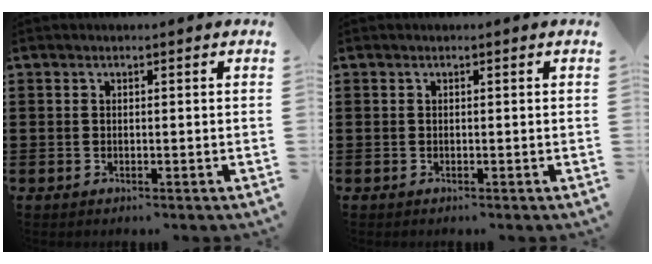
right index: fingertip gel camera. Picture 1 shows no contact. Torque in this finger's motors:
{"motor_torque": [0.19, 0.05, -0.02, 0.00]}